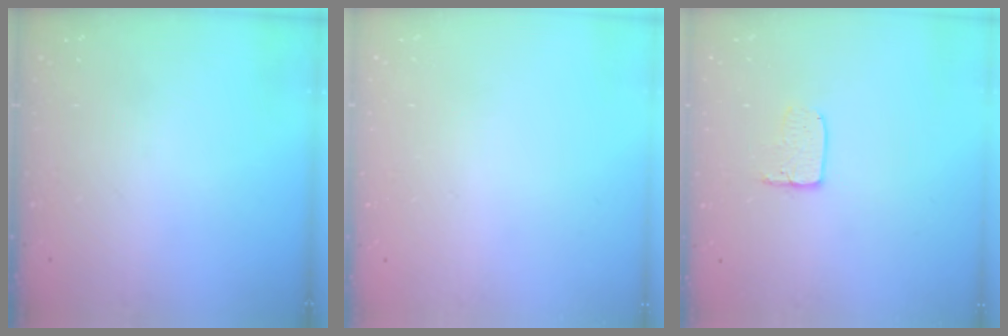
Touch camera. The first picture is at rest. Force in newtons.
{"total": 0.0}
{"total": 5.8, "press": 5.8, "slide": 0.4}